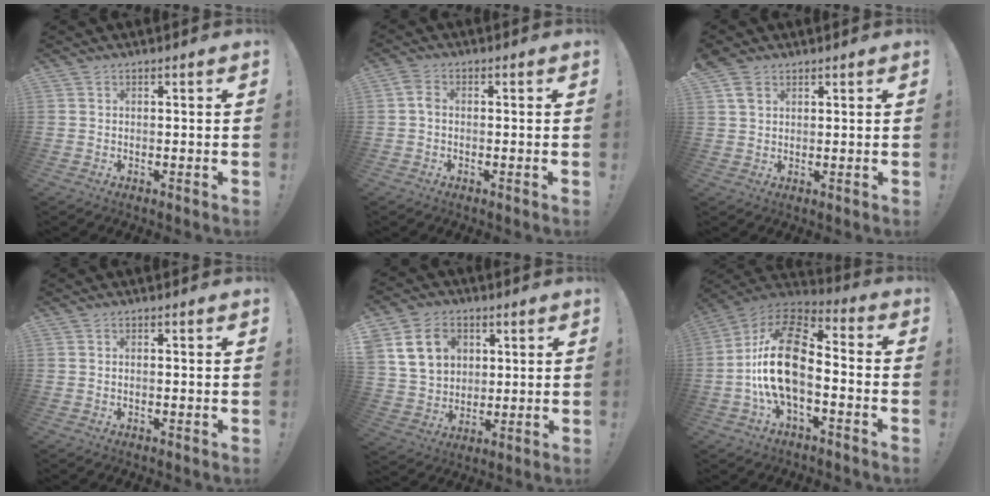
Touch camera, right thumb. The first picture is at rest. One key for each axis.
{"total": 3.1, "fx": -0.3, "fy": 1.9, "fz": 2.4, "tx": -0.046, "ty": 0.011, "tz": -0.002}
{"total": 4.3, "fx": 2.6, "fy": 2.6, "fz": 2.1, "tx": -0.031, "ty": -0.007, "tz": 0.049}
{"total": 0.5, "fx": -0.4, "fy": 0.3, "fz": 0.2, "tx": -0.012, "ty": 0.005, "tz": -0.005}
{"total": 14.7, "fx": 5.8, "fy": 11.7, "fz": 6.7, "tx": -0.107, "ty": -0.012, "tz": 0.121}
{"total": 19.7, "fx": -3.2, "fy": 10.6, "fz": 16.3, "tx": -0.328, "ty": 0.026, "tz": -0.051}